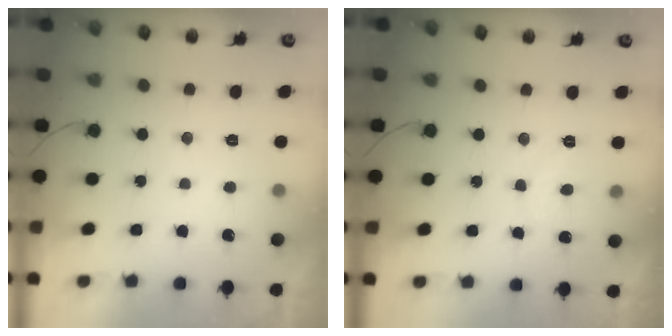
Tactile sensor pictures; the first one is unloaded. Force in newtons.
{"total": 4.8, "press": 4.8, "slide": 0.5}